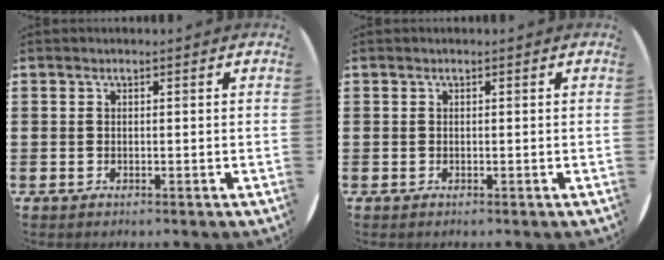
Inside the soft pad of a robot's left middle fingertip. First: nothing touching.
{"total": 0.0}